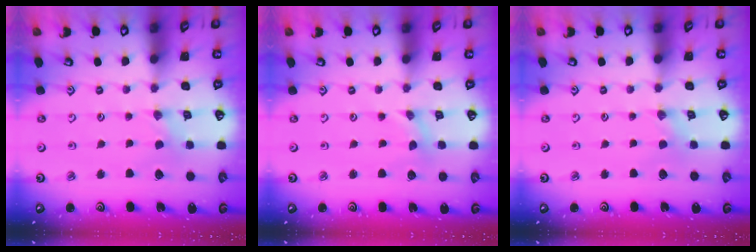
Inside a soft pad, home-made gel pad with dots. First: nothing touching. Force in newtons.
{"total": 0.0}
{"total": 1.1, "press": 1.1, "slide": 0.3}